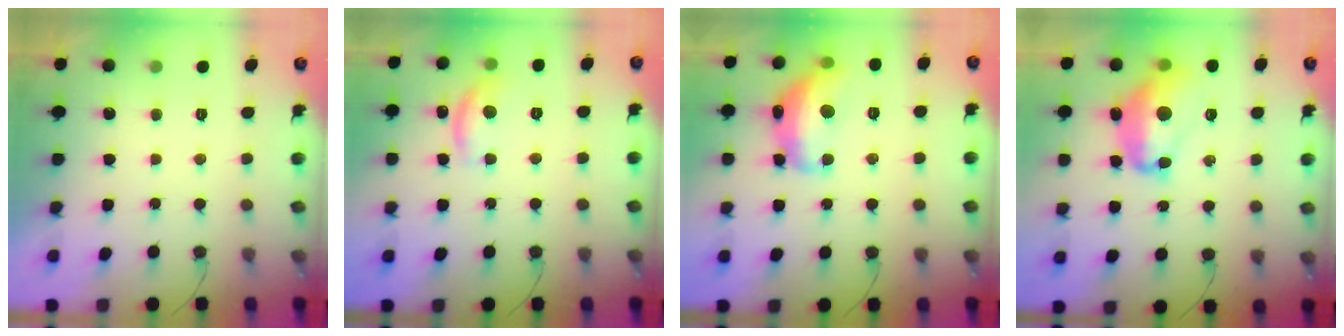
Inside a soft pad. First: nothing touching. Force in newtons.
{"total": 11.0, "press": 11.0, "slide": 0.7}
{"total": 16.6, "press": 16.6, "slide": 0.9}
{"total": 14.5, "press": 14.4, "slide": 1.6}